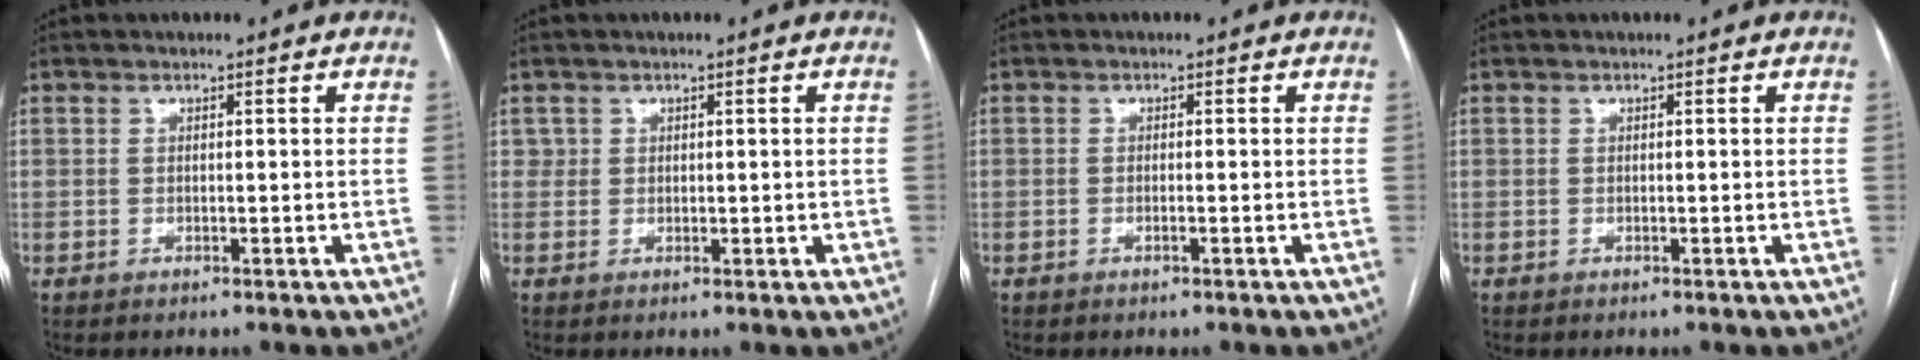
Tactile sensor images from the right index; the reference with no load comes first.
{"total": 1.5, "force": [0.7, 1.4, 0.0], "torque": [0.014, 0.003, 0.010]}
{"total": 0.6, "force": [-0.2, 0.0, 0.5], "torque": [-0.012, 0.000, -0.001]}
{"total": 0.0}